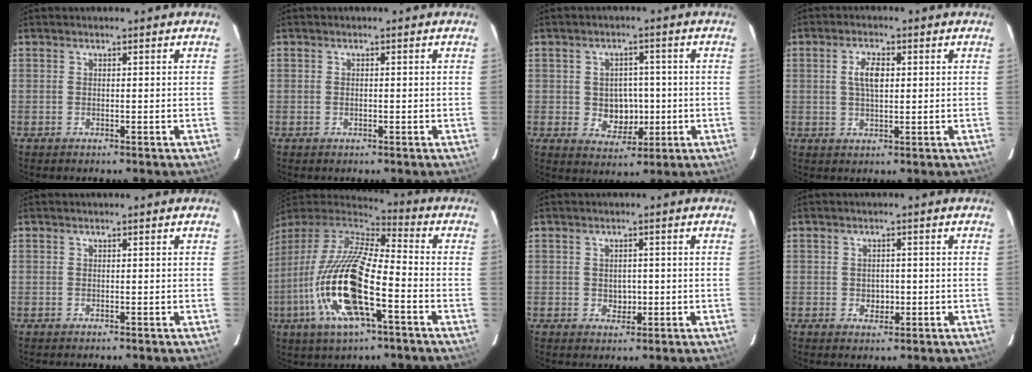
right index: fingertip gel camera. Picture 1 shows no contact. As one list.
[{"total": 0.6, "force": [-0.1, 0.5, 0.3], "torque": [-0.003, 0.001, -0.002]}, {"total": 6.3, "force": [-0.6, 5.4, 3.2], "torque": [-0.061, 0.007, 0.007]}, {"total": 4.3, "force": [0.9, 1.9, 3.8], "torque": [-0.070, 0.007, 0.019]}, {"total": 0.0}, {"total": 22.5, "force": [-8.0, 7.2, 19.7], "torque": [-0.392, -0.037, -0.161]}, {"total": 2.7, "force": [-0.3, 2.4, 1.3], "torque": [-0.019, 0.004, 0.002]}, {"total": 2.7, "force": [-0.5, 2.3, 1.3], "torque": [-0.020, 0.003, -0.002]}]